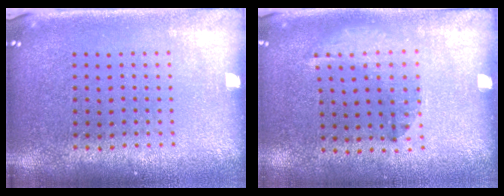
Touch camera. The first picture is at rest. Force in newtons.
{"total": 1.3, "press": 1.0, "slide": 0.8}